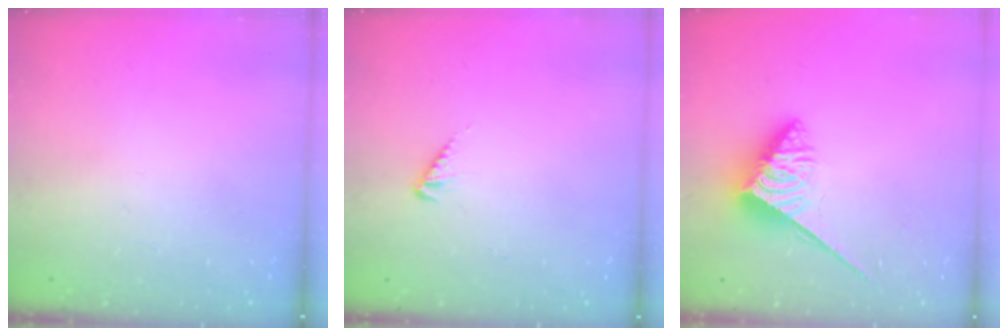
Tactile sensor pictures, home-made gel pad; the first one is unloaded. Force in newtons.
{"total": 2.4, "press": 2.3, "slide": 0.5}
{"total": 4.7, "press": 4.7, "slide": 0.5}